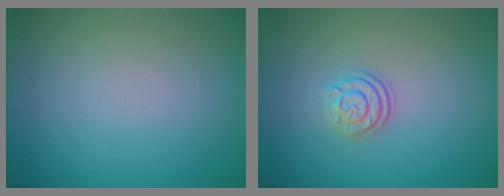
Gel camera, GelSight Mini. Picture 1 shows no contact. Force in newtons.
{"total": 2.4, "press": 1.8, "slide": 1.6}